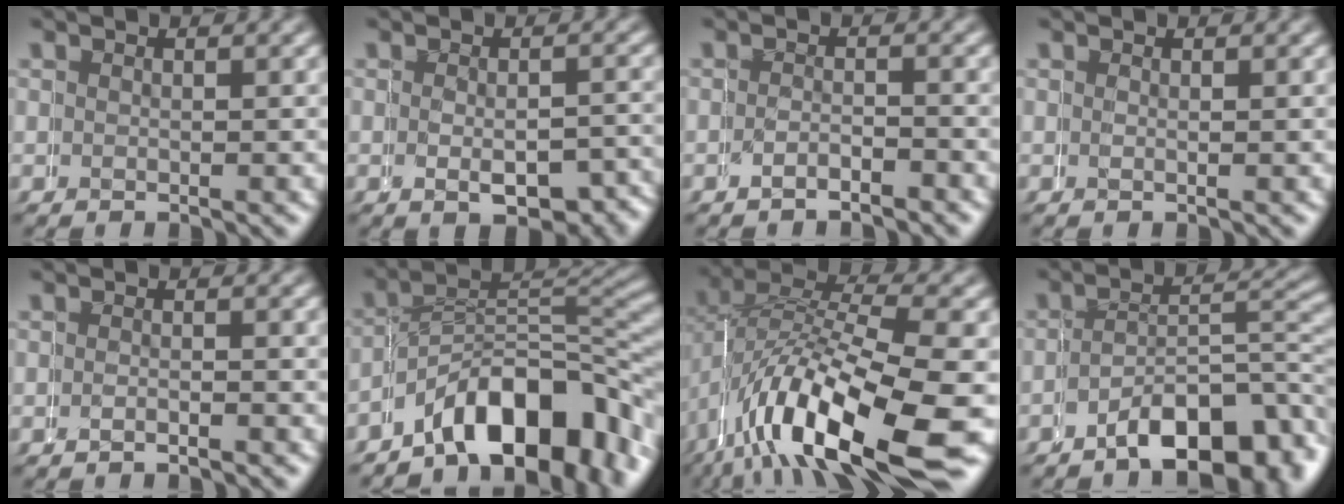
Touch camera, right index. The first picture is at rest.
{"total": 3.9, "force": [-2.3, 1.8, 2.6], "torque": [-0.030, -0.007, -0.033]}
{"total": 1.9, "force": [-1.9, 0.2, -0.1], "torque": [0.005, 0.002, -0.035]}
{"total": 0.6, "force": [0.2, -0.4, -0.4], "torque": [0.007, 0.000, 0.004]}
{"total": 0.6, "force": [-0.5, -0.3, -0.1], "torque": [0.009, 0.006, -0.012]}
{"total": 10.1, "force": [-5.5, 5.4, 6.6], "torque": [-0.096, -0.030, -0.078]}
{"total": 13.5, "force": [-2.2, 7.6, 10.9], "torque": [-0.200, -0.021, -0.025]}
{"total": 8.2, "force": [-4.5, 4.1, 5.4], "torque": [-0.064, -0.028, -0.062]}